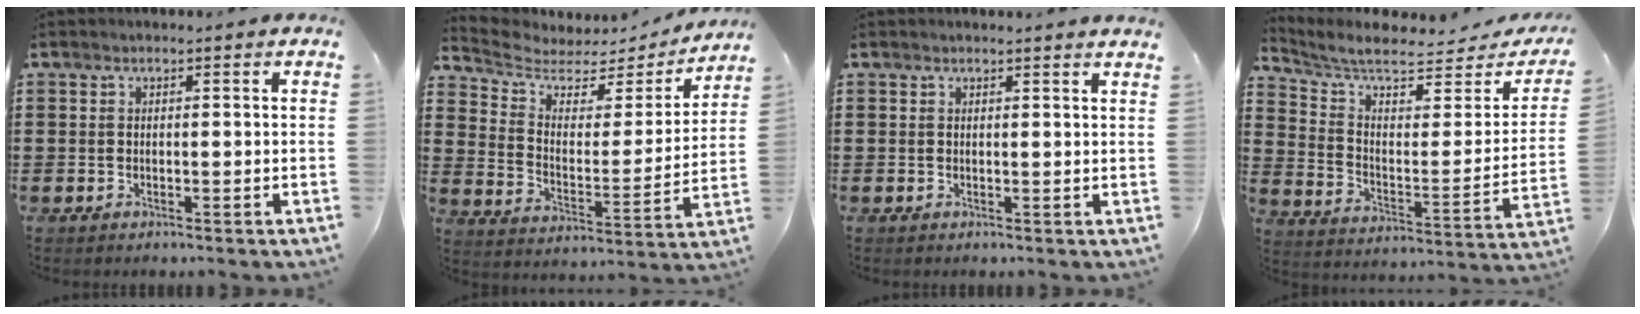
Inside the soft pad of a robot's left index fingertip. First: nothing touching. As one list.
[{"total": 4.7, "force": [4.1, 2.0, 1.1], "torque": [-0.052, -0.030, 0.065]}, {"total": 1.0, "force": [0.9, -0.2, 0.3], "torque": [-0.006, -0.003, 0.018]}, {"total": 6.7, "force": [6.0, 0.9, 2.8], "torque": [-0.084, -0.045, 0.101]}]